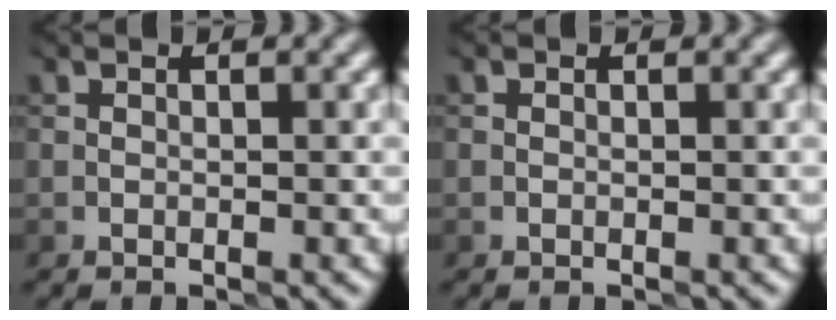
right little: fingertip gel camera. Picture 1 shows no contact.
{"total": 0.0}